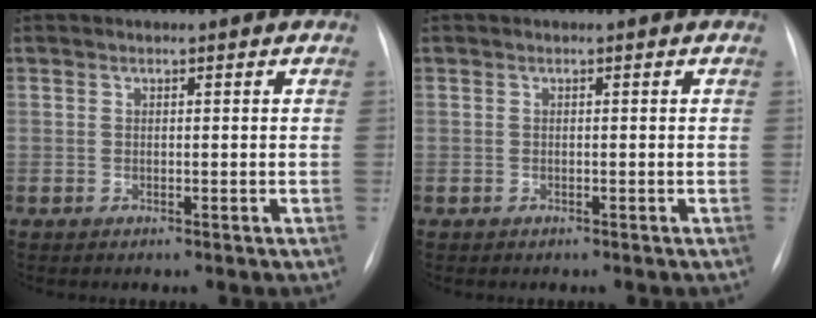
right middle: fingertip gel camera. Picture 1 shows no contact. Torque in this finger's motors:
{"motor_torque": [-0.52, -0.19, -0.04, -0.01]}